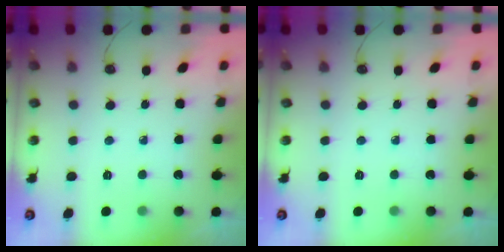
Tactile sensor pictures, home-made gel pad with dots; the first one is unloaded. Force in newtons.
{"total": 0.0}